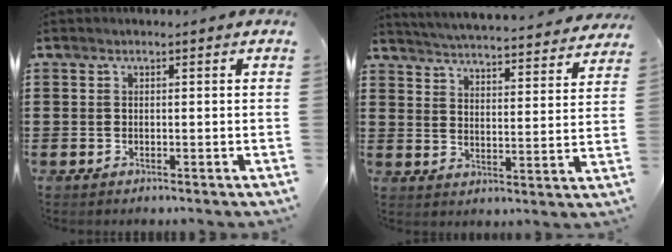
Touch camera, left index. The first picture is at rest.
{"total": 4.6, "force": [4.5, -0.6, 0.7], "torque": [-0.037, -0.042, 0.074]}